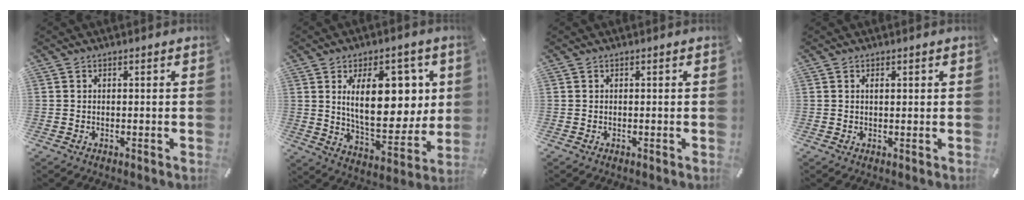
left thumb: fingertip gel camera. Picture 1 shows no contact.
{"total": 18.8, "force": [5.6, 9.9, 15.0], "torque": [-0.222, -0.017, 0.091]}
{"total": 0.0}
{"total": 0.9, "force": [0.3, 0.4, 0.8], "torque": [-0.016, 0.002, 0.004]}